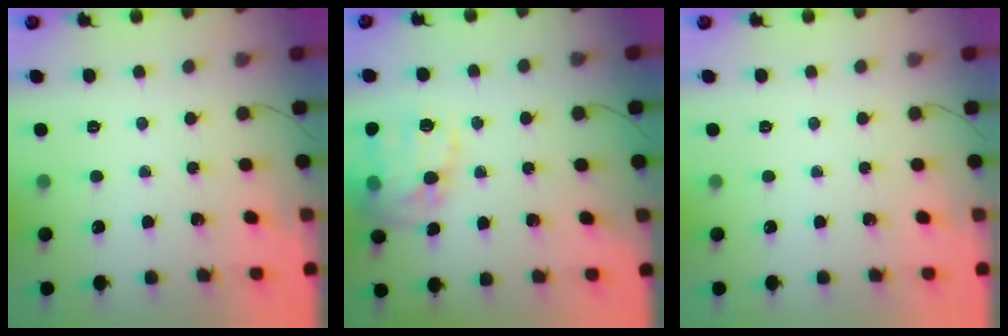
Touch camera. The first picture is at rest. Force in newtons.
{"total": 17.5, "press": 17.4, "slide": 1.3}
{"total": 0.0}